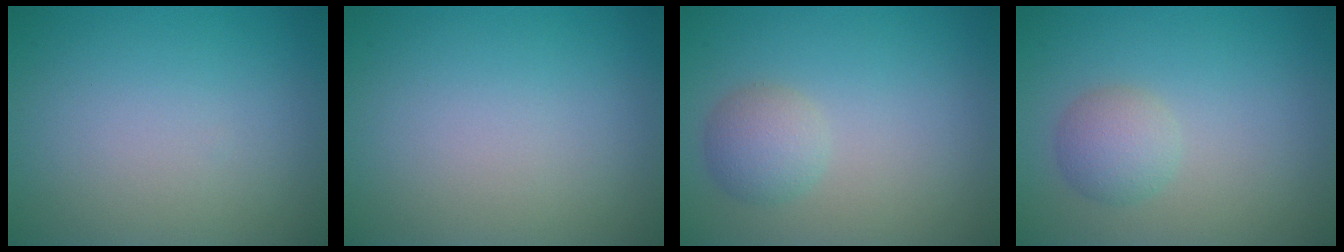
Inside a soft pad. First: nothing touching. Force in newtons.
{"total": 0.0}
{"total": 2.4, "press": 2.4, "slide": 0.0}
{"total": 2.3, "press": 2.3, "slide": 0.0}